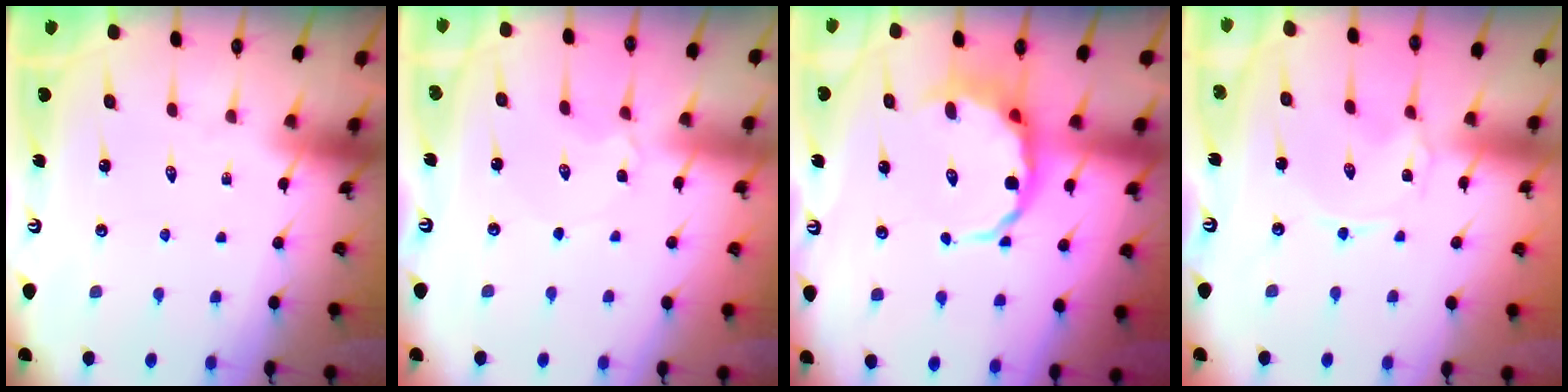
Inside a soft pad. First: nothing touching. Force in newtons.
{"total": 2.6, "press": 2.6, "slide": 0.3}
{"total": 8.1, "press": 7.7, "slide": 2.5}
{"total": 0.0}